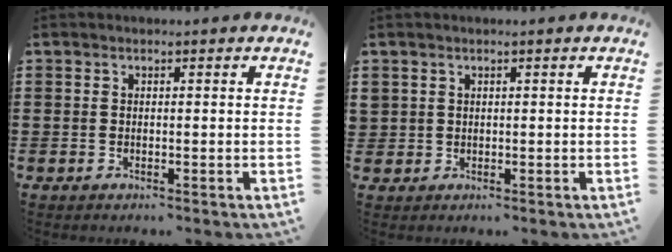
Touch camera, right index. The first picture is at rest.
{"total": 1.1, "force": [0.5, 0.9, 0.0], "torque": [-0.004, 0.004, 0.011]}